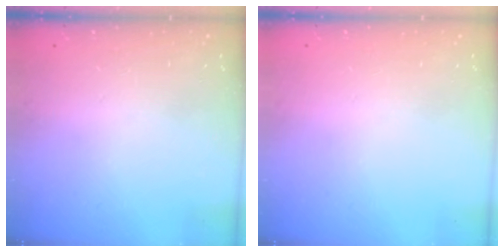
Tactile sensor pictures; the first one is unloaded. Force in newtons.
{"total": 0.0}